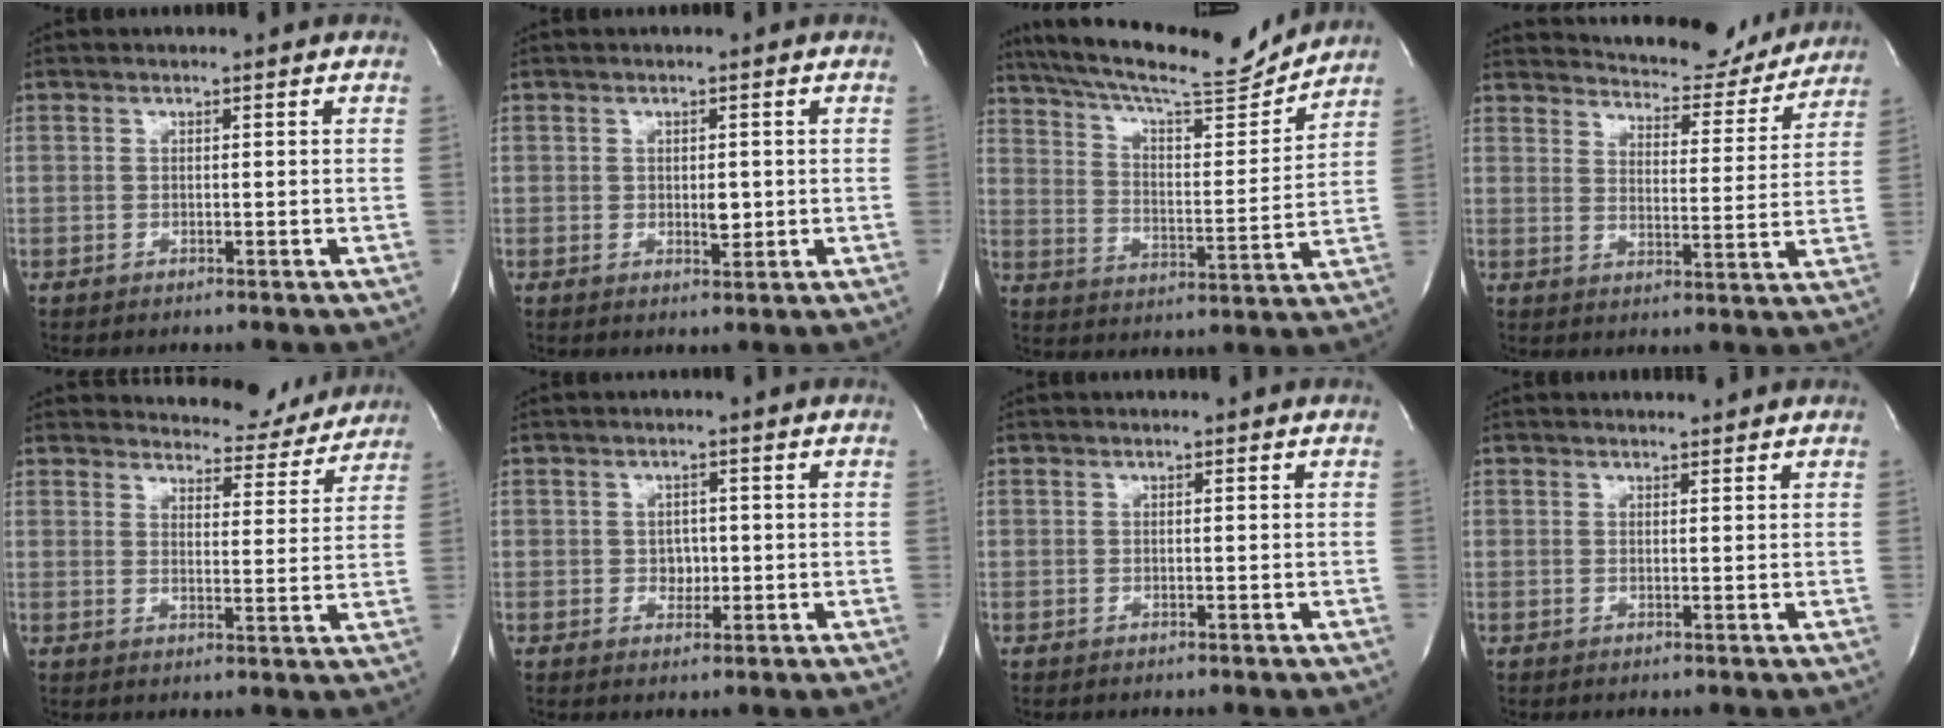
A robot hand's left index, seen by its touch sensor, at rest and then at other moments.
{"total": 1.9, "force": [-0.3, 1.1, 1.5], "torque": [-0.019, -0.003, 0.000]}
{"total": 18.5, "force": [16.8, 2.1, 7.4], "torque": [-0.133, -0.005, 0.256]}
{"total": 15.5, "force": [14.7, 3.8, 3.4], "torque": [-0.033, -0.020, 0.183]}
{"total": 9.5, "force": [9.2, 2.3, 0.6], "torque": [0.008, -0.017, 0.106]}
{"total": 2.1, "force": [-0.5, 1.8, 1.1], "torque": [-0.011, 0.003, -0.004]}
{"total": 0.0}
{"total": 1.6, "force": [1.6, 0.1, 0.2], "torque": [-0.007, 0.005, 0.021]}